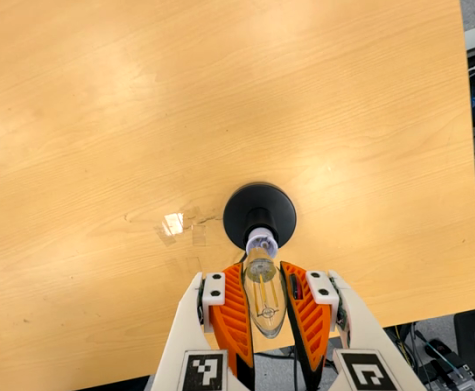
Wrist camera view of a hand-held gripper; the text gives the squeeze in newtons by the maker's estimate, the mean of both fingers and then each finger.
{"total": 18.2, "left": 19.8, "right": 16.6}